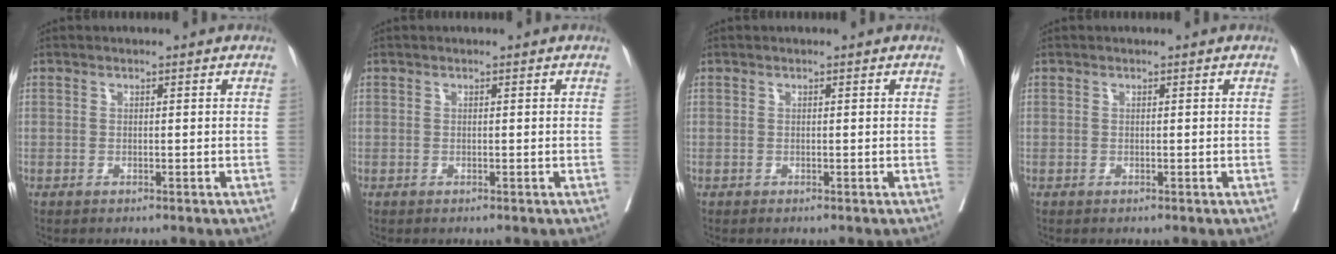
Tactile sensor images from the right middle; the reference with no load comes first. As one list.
[{"total": 0.0}, {"total": 0.0}, {"total": 0.0}]